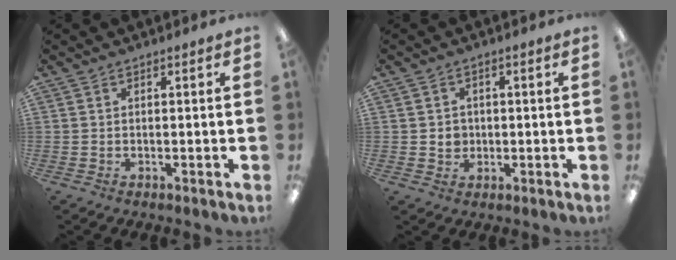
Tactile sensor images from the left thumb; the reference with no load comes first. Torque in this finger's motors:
{"motor_torque": [-0.07, 0.07, -0.07, -0.10, 0.00]}